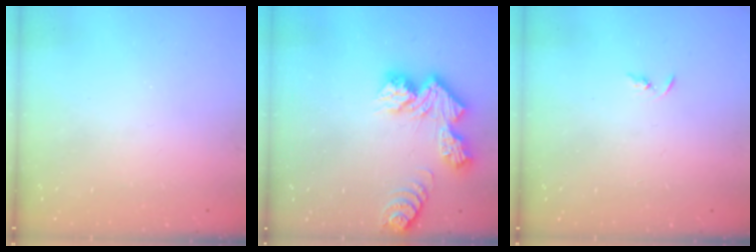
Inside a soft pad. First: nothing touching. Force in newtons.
{"total": 12.2, "press": 12.1, "slide": 1.0}
{"total": 2.4, "press": 2.3, "slide": 0.2}